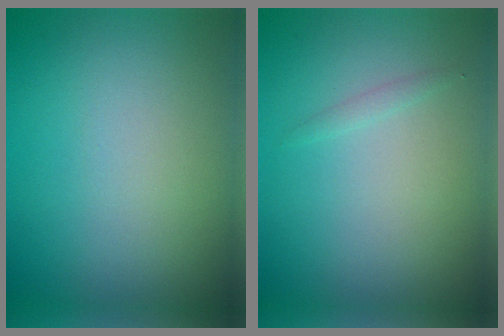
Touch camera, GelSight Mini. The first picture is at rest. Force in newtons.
{"total": 0.5, "press": 0.5, "slide": 0.1}